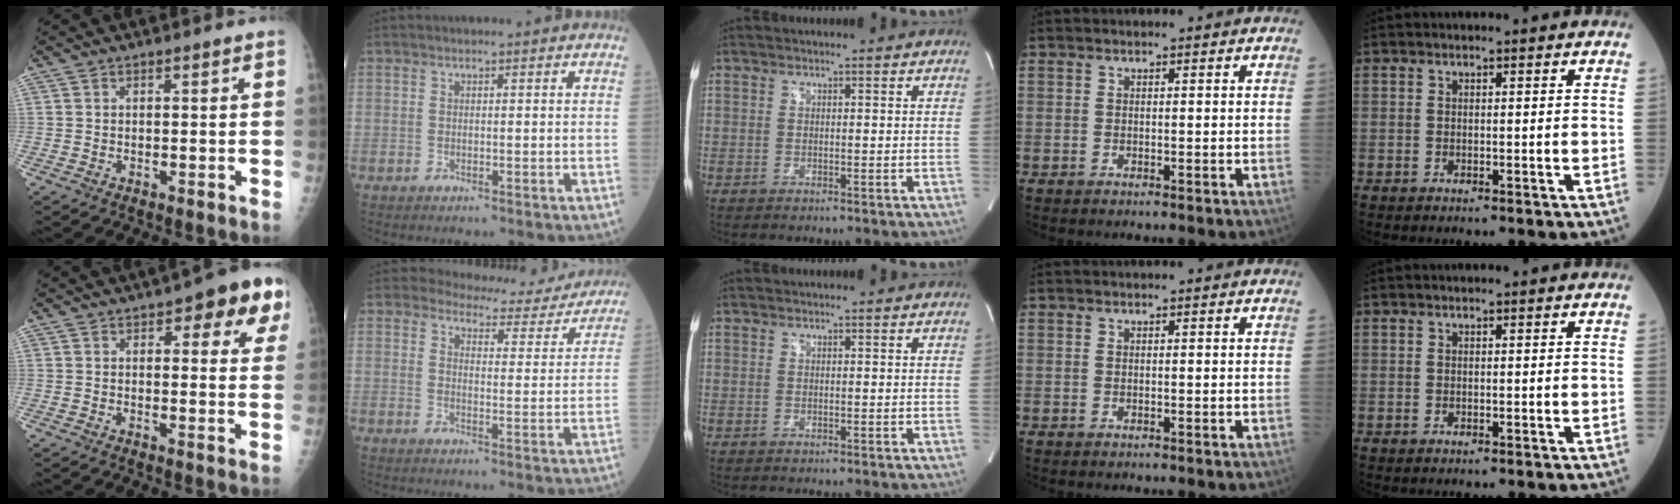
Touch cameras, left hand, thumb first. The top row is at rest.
{"thumb": {"total": 10.4, "force": [5.0, 4.2, 8.1], "torque": [-0.049, -0.010, 0.052]}, "index": {"total": 10.4, "force": [9.9, 3.0, 0.8], "torque": [0.005, -0.026, 0.104]}}